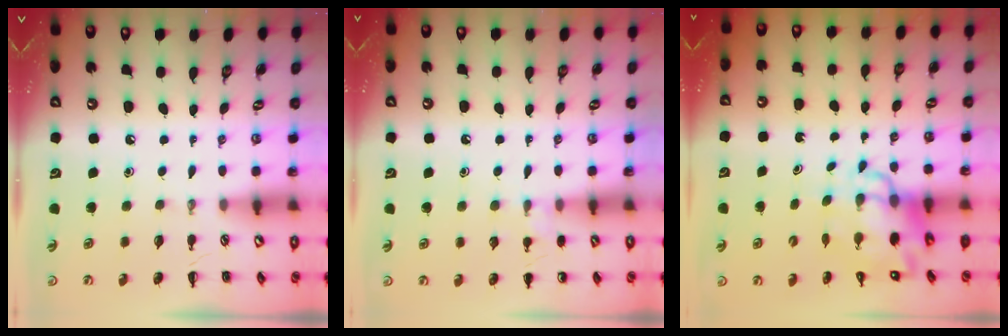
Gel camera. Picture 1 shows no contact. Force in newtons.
{"total": 6.3, "press": 6.1, "slide": 1.6}
{"total": 9.6, "press": 9.2, "slide": 2.6}